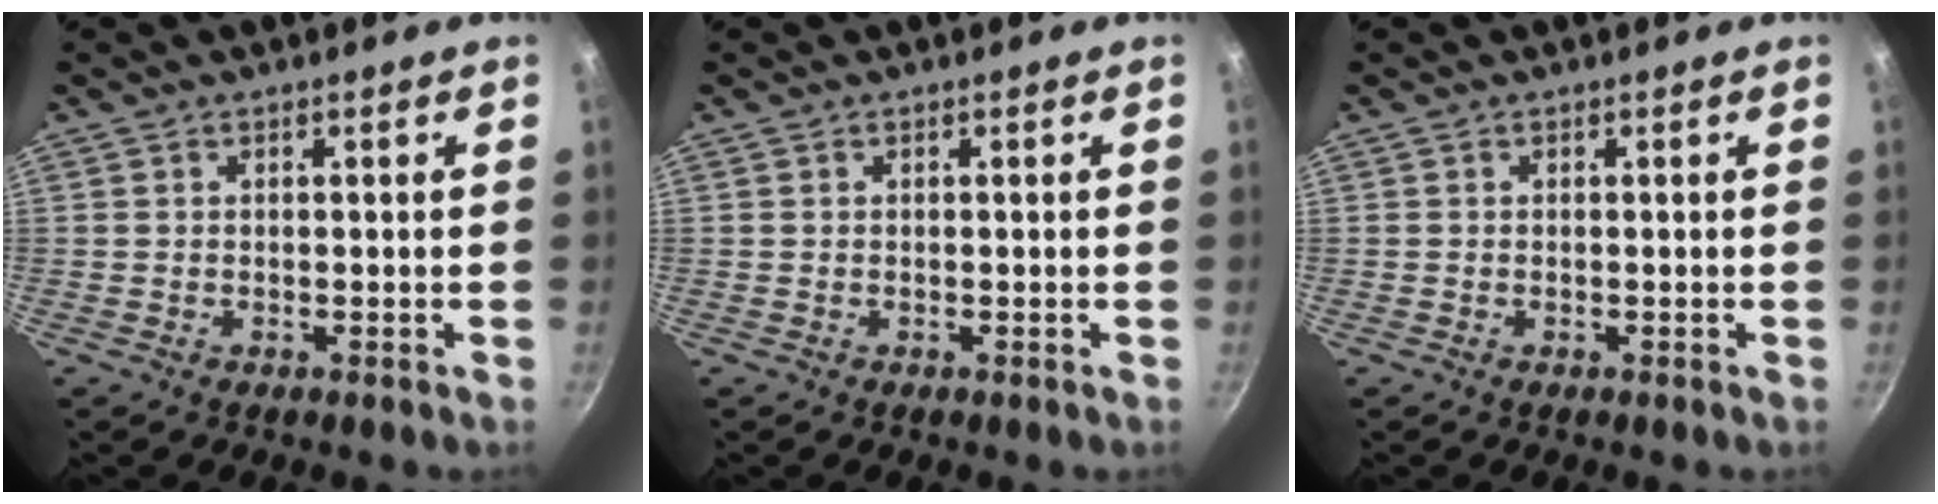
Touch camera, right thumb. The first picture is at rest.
{"total": 0.0}
{"total": 0.0}